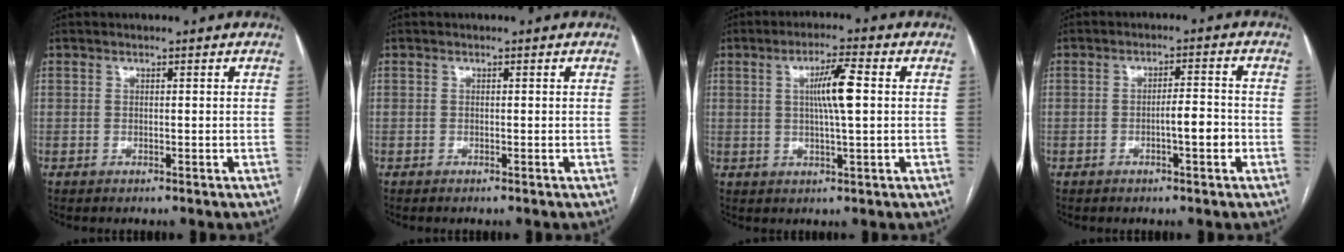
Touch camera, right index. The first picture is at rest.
{"total": 0.0}
{"total": 6.4, "force": [1.0, 0.3, 6.4], "torque": [-0.110, 0.004, 0.016]}
{"total": 4.2, "force": [-1.4, 0.6, 3.8], "torque": [-0.057, 0.006, -0.022]}